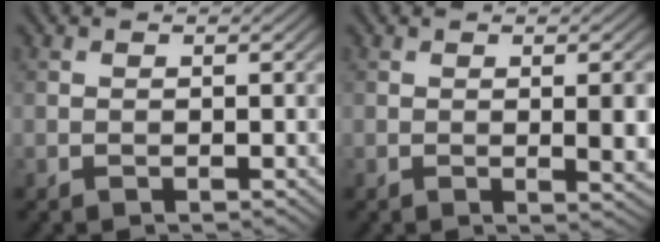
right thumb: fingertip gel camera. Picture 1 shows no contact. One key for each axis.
{"total": 4.0, "fx": 0.0, "fy": 0.9, "fz": 3.9, "tx": -0.060, "ty": 0.000, "tz": 0.004}